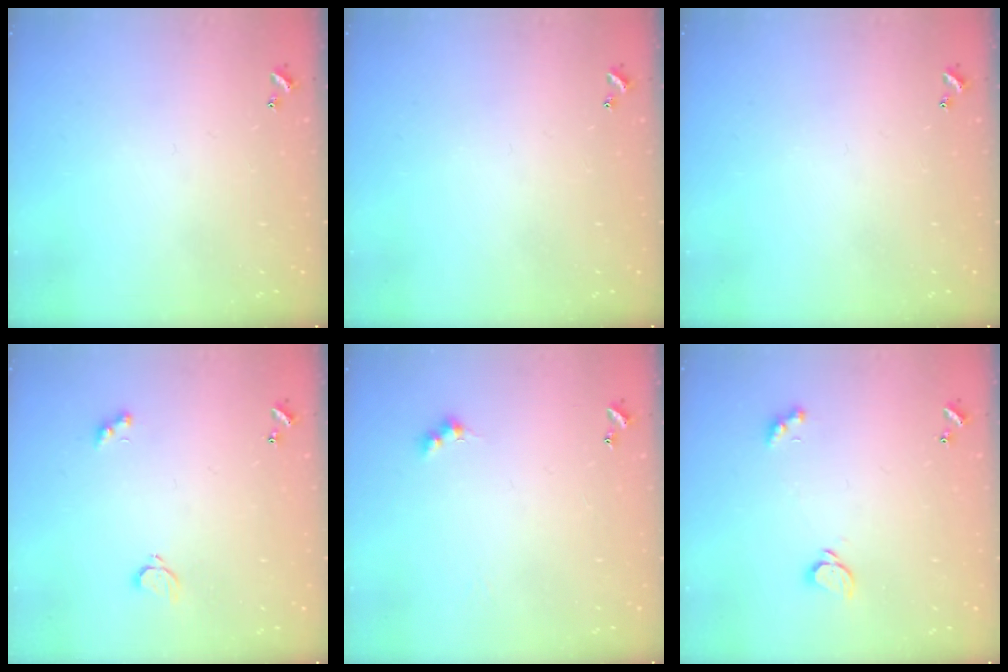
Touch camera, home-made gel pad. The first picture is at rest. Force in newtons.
{"total": 0.0}
{"total": 0.0}
{"total": 2.1, "press": 2.0, "slide": 0.5}
{"total": 3.4, "press": 3.3, "slide": 0.7}
{"total": 1.4, "press": 1.4, "slide": 0.3}